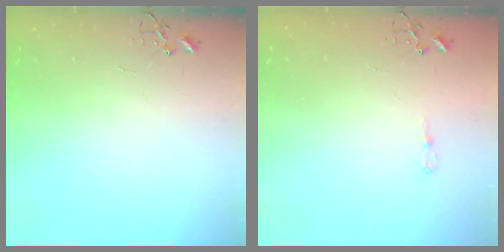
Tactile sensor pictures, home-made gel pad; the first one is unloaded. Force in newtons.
{"total": 6.5, "press": 6.5, "slide": 0.6}